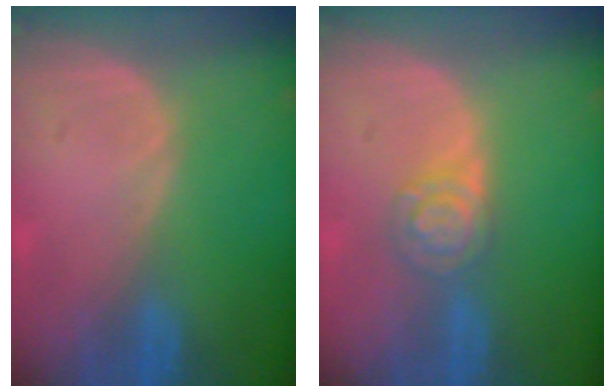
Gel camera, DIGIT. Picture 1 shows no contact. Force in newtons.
{"total": 4.3, "press": 4.3, "slide": 0.0}